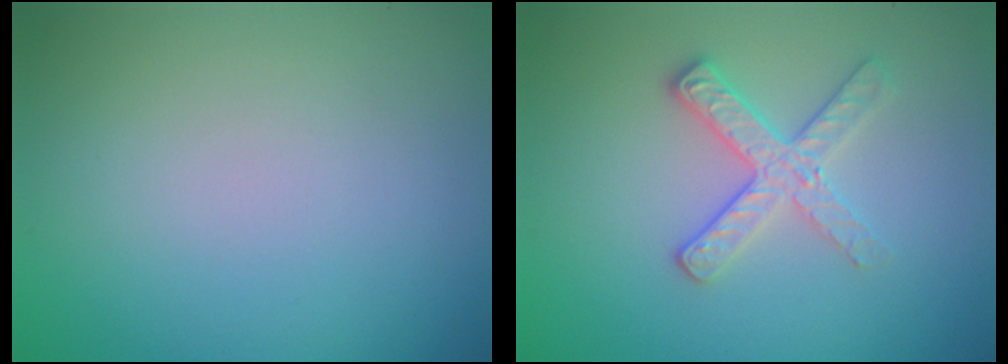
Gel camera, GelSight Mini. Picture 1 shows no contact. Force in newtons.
{"total": 2.6, "press": 2.4, "slide": 0.9}